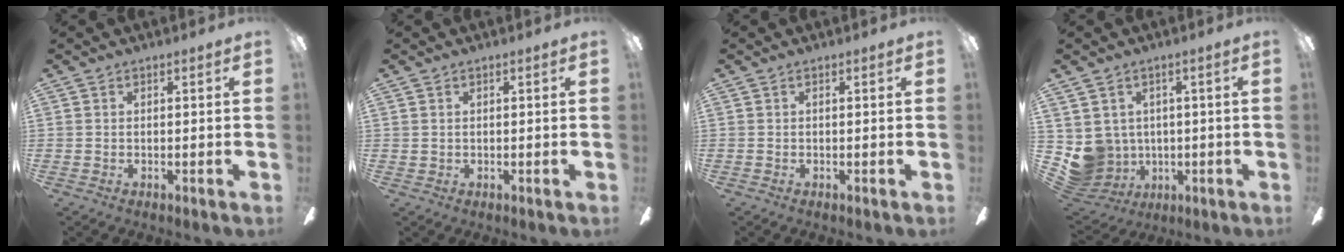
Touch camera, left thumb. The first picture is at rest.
{"total": 0.7, "force": [0.4, 0.6, 0.2], "torque": [-0.004, 0.004, 0.006]}
{"total": 0.0}
{"total": 7.0, "force": [0.6, 7.0, 0.9], "torque": [-0.067, -0.013, 0.019]}